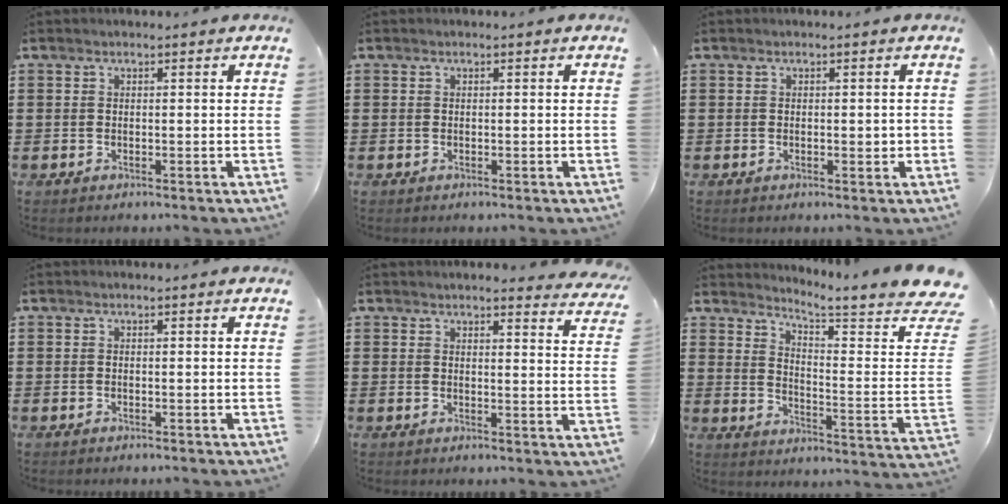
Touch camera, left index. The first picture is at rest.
{"total": 0.0}
{"total": 1.3, "force": [-0.2, 0.3, 1.2], "torque": [-0.021, 0.000, -0.003]}
{"total": 0.0}
{"total": 2.8, "force": [2.8, -0.1, 0.5], "torque": [-0.013, -0.015, 0.050]}
{"total": 4.8, "force": [4.2, -0.8, 2.2], "torque": [-0.059, -0.052, 0.065]}